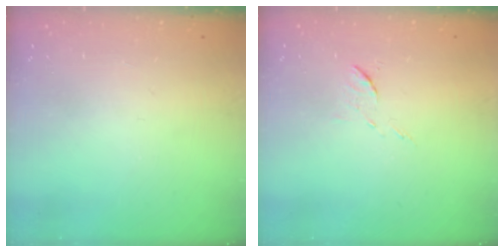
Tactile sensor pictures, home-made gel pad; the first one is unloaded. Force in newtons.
{"total": 5.3, "press": 5.3, "slide": 0.6}